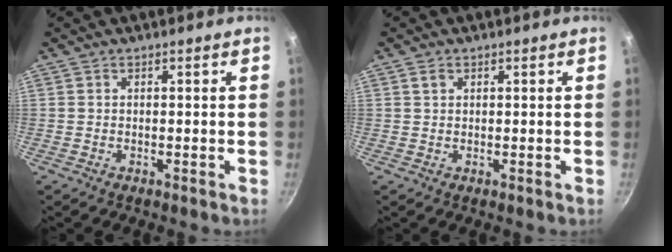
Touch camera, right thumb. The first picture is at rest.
{"total": 1.3, "force": [0.6, 1.0, 0.6], "torque": [-0.008, 0.001, 0.011]}